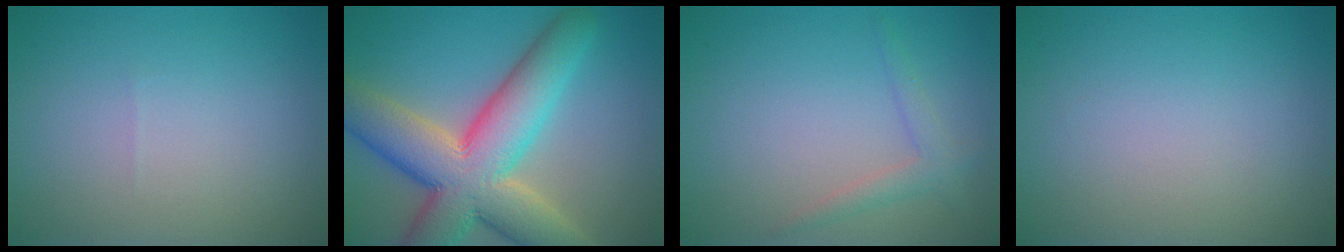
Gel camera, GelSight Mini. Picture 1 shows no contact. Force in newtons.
{"total": 11.8, "press": 11.8, "slide": 0.9}
{"total": 1.8, "press": 1.8, "slide": 0.1}
{"total": 0.0}